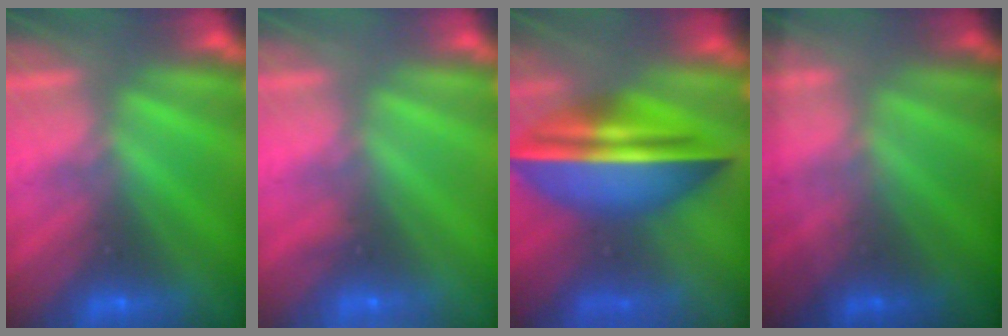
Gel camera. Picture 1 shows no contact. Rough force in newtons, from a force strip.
{"total": 2.3}
{"total": 7.3}
{"total": 1.9}